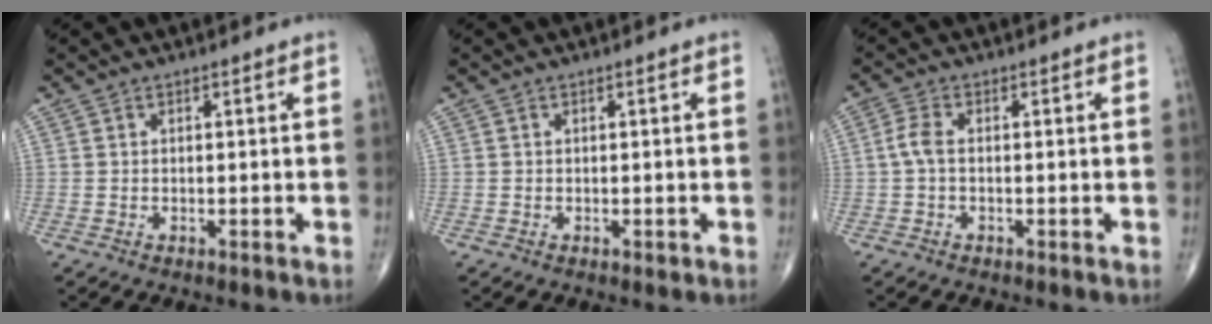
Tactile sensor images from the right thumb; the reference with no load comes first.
{"total": 0.0}
{"total": 3.0, "force": [-0.2, 1.4, 2.6], "torque": [-0.061, 0.004, -0.009]}